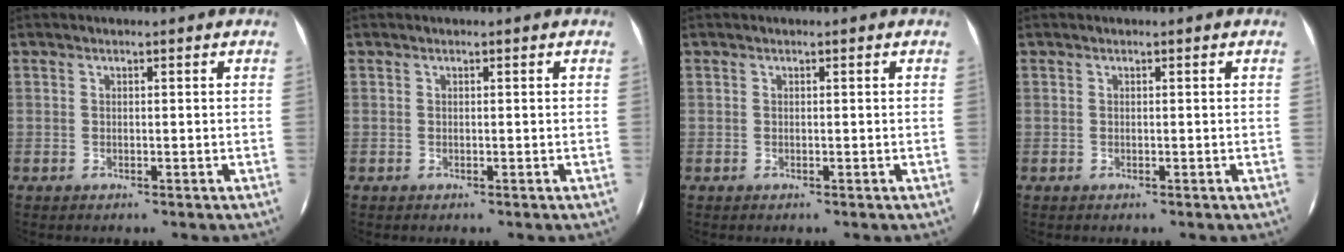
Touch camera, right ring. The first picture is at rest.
{"total": 0.0}
{"total": 0.0}
{"total": 0.0}